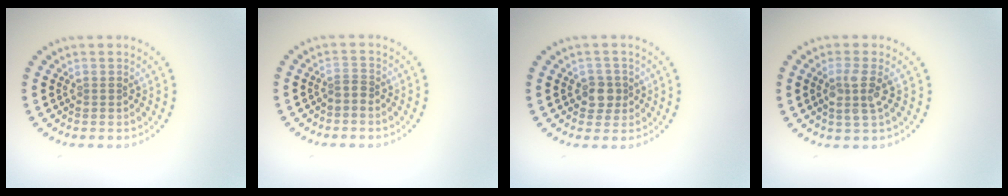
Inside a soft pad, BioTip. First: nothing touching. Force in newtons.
{"total": 0.8, "press": 0.5, "slide": 0.6}
{"total": 1.9, "press": 1.8, "slide": 0.8}
{"total": 2.5, "press": 2.2, "slide": 1.2}